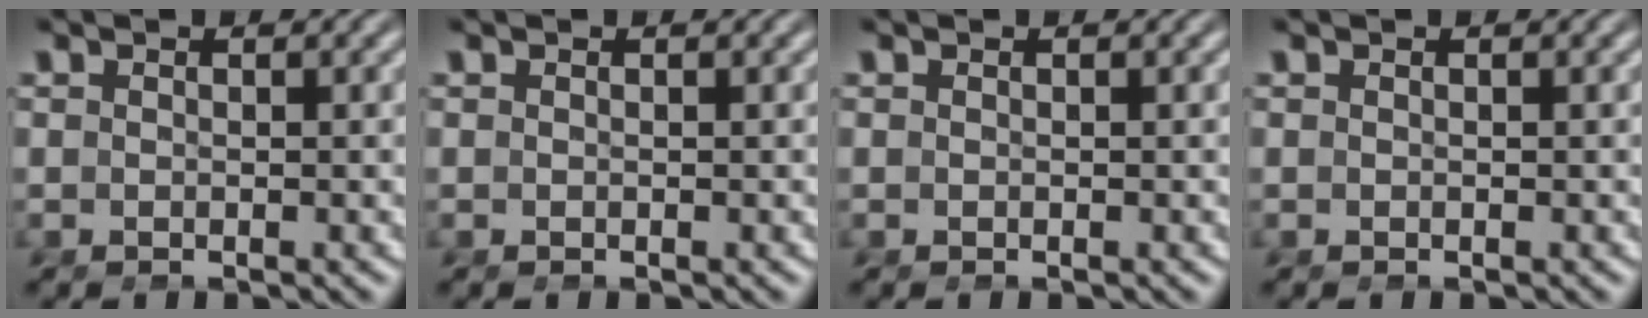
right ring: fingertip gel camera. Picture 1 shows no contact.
{"total": 0.0}
{"total": 0.0}
{"total": 0.0}